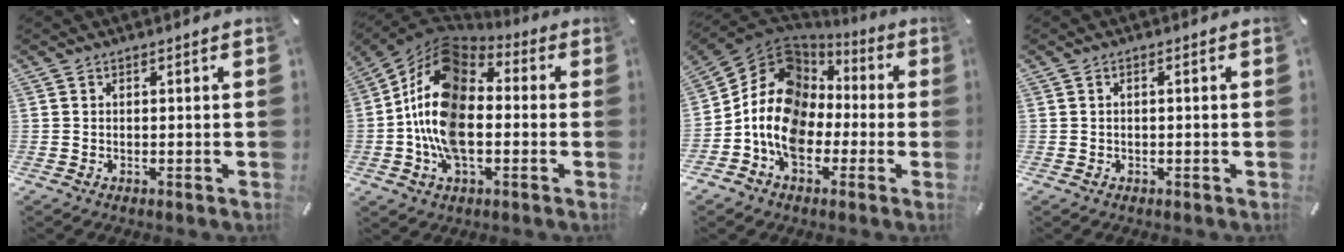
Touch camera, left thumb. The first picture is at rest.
{"total": 18.2, "force": [-3.1, 11.0, 14.2], "torque": [-0.291, 0.014, -0.062]}
{"total": 15.0, "force": [-2.5, 12.4, 8.1], "torque": [-0.183, 0.011, -0.046]}
{"total": 1.0, "force": [-0.3, 0.2, 0.9], "torque": [-0.015, -0.002, -0.004]}